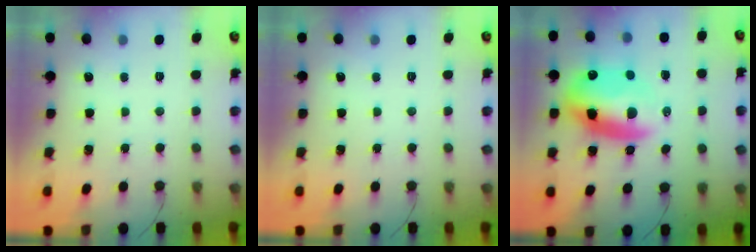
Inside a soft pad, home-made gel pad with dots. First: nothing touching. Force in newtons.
{"total": 0.0}
{"total": 13.9, "press": 13.5, "slide": 3.4}